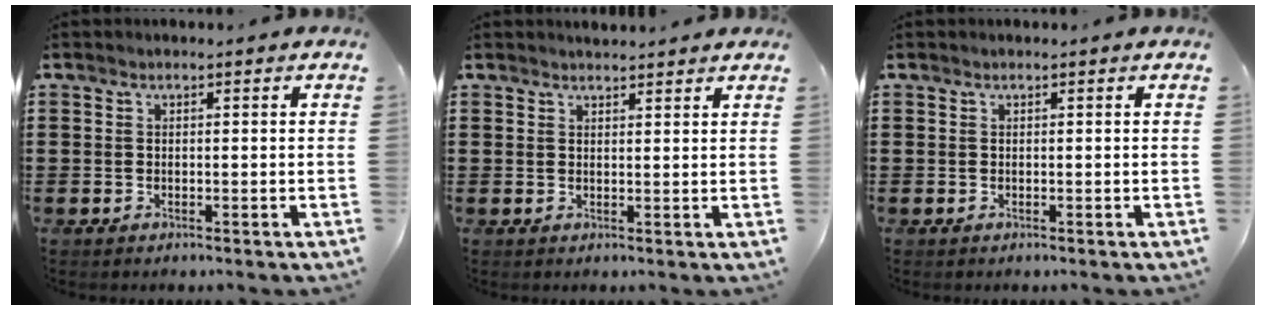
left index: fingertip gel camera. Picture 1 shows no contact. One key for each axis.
{"total": 1.7, "fx": 1.7, "fy": 0.1, "fz": 0.2, "tx": -0.007, "ty": 0.003, "tz": 0.033}
{"total": 0.0}